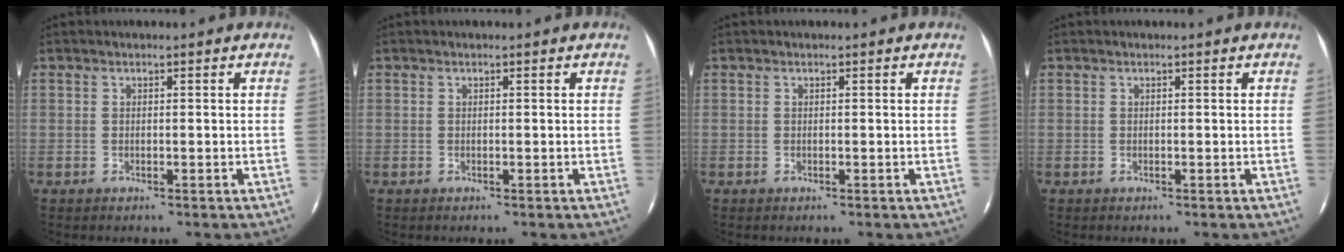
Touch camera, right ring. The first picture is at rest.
{"total": 0.0}
{"total": 0.0}
{"total": 0.0}